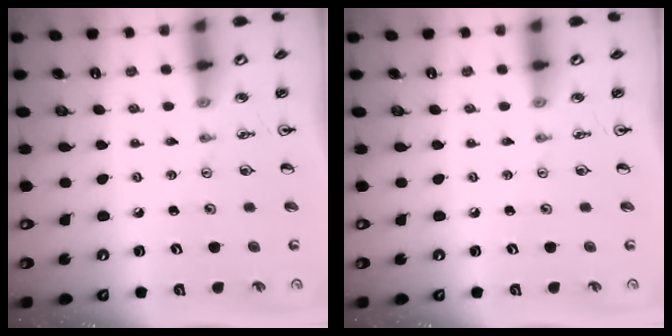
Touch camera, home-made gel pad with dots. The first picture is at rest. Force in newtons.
{"total": 0.0}